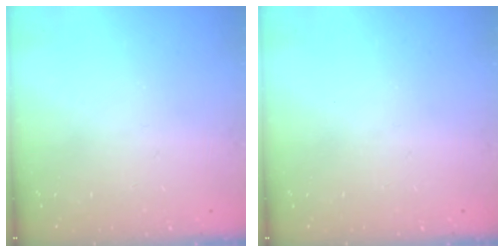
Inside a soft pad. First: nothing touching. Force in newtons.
{"total": 0.0}